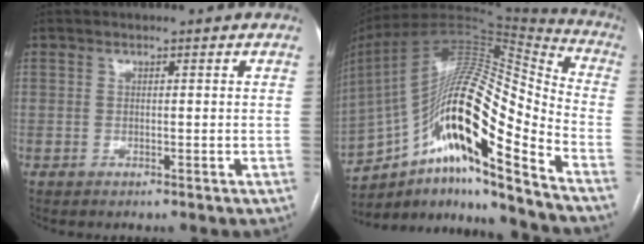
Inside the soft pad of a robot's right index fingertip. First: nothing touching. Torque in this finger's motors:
{"motor_torque": [0.62, -0.55, 0.65, 0.18]}